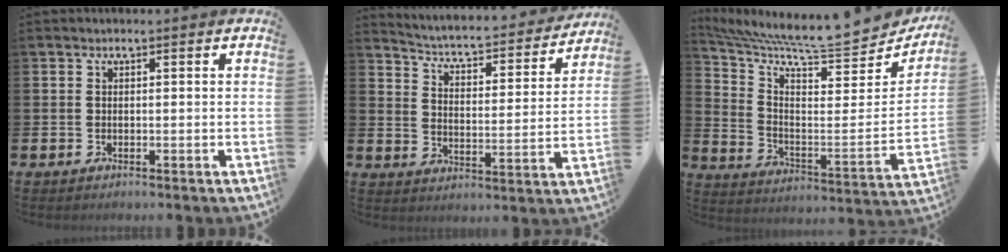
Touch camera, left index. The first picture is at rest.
{"total": 4.5, "force": [4.1, 0.8, 1.5], "torque": [-0.057, -0.039, 0.059]}
{"total": 9.4, "force": [8.5, 1.5, 3.9], "torque": [-0.096, -0.088, 0.135]}